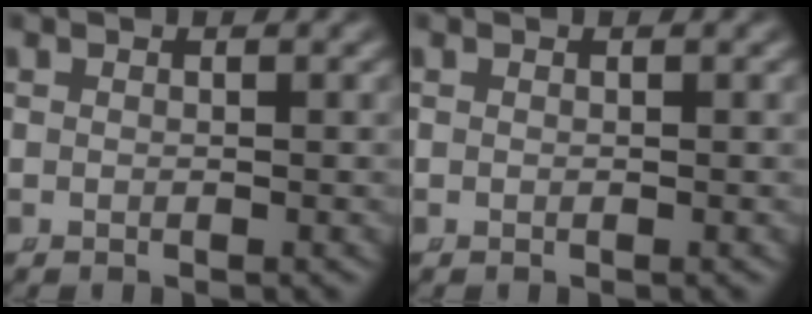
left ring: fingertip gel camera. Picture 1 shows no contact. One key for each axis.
{"total": 0.0}